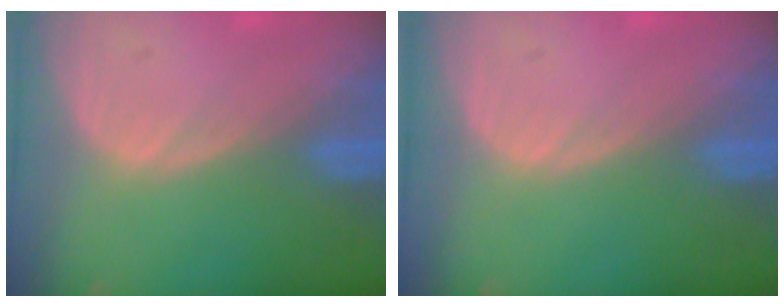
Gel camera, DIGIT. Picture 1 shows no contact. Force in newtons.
{"total": 0.0}